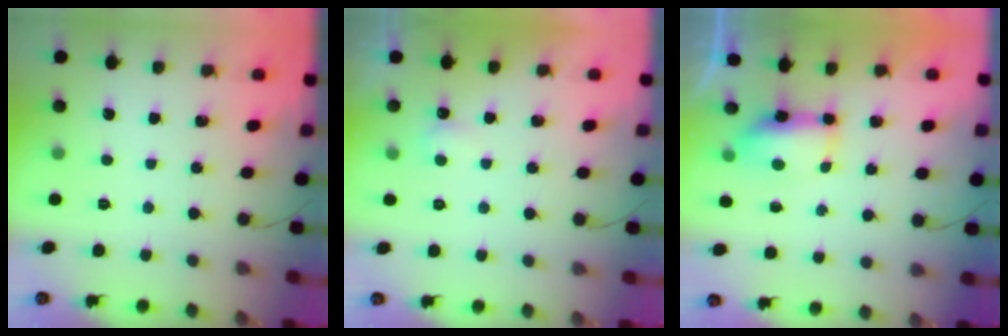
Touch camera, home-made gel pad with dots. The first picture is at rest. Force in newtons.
{"total": 2.5, "press": 2.4, "slide": 0.5}
{"total": 9.4, "press": 7.8, "slide": 5.3}